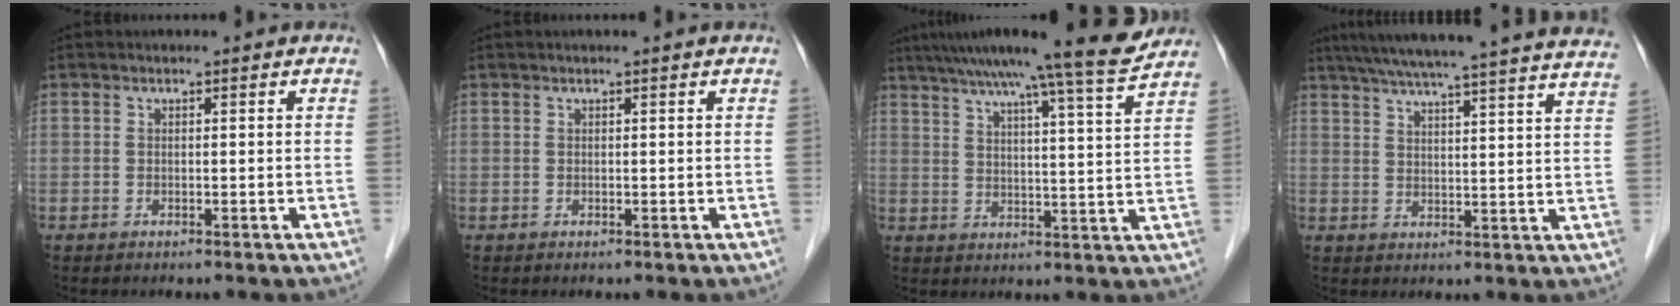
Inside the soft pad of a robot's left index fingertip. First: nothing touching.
{"total": 0.0}
{"total": 16.8, "force": [14.3, -1.0, 8.7], "torque": [-0.139, -0.007, 0.191]}
{"total": 28.5, "force": [25.7, -0.1, 12.5], "torque": [-0.201, -0.024, 0.319]}